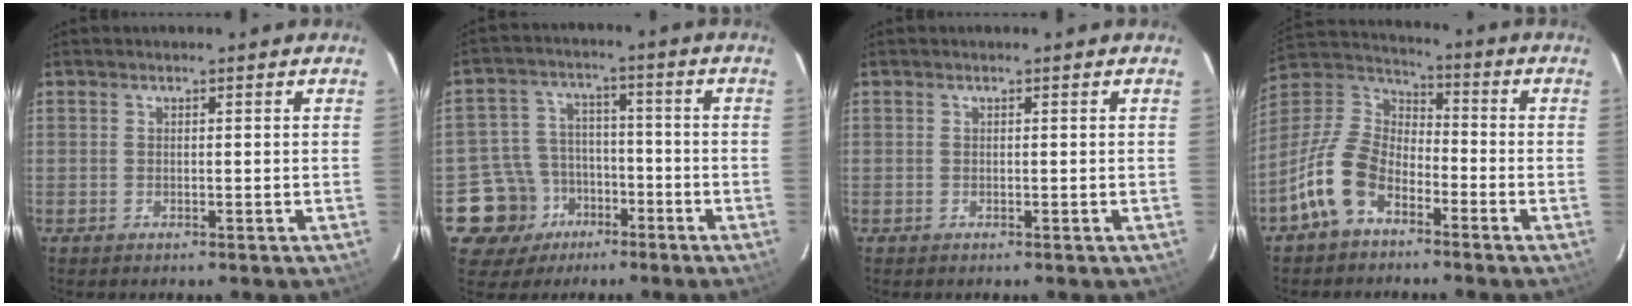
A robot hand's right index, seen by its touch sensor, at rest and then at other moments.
{"total": 10.3, "force": [-5.4, 8.7, 1.5], "torque": [-0.061, 0.031, -0.077]}
{"total": 0.0}
{"total": 13.0, "force": [-7.2, 7.6, 7.8], "torque": [-0.172, 0.016, -0.145]}